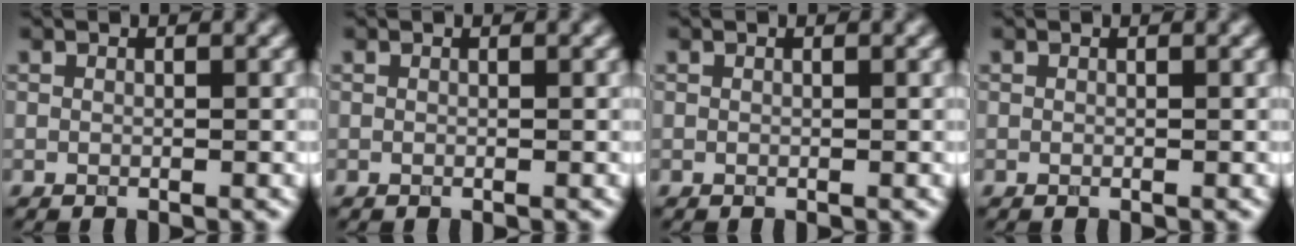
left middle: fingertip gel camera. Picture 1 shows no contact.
{"total": 0.0}
{"total": 0.0}
{"total": 0.0}